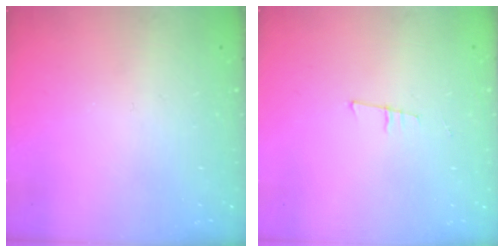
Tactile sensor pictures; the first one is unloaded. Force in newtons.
{"total": 6.6, "press": 5.9, "slide": 2.9}